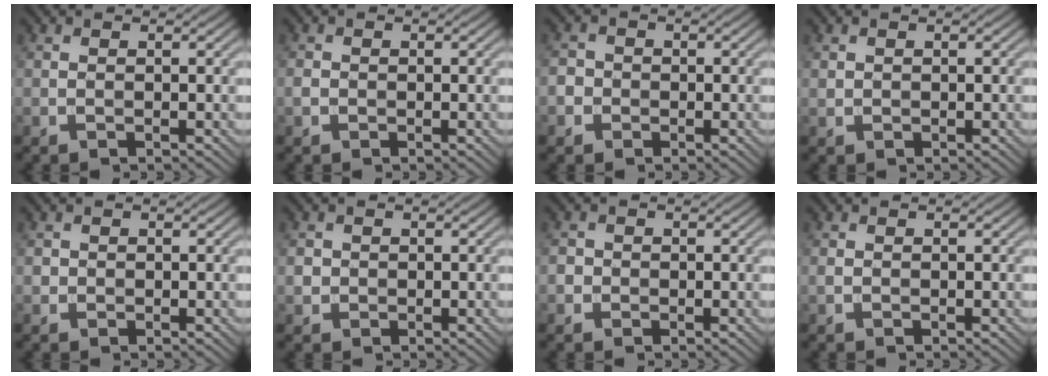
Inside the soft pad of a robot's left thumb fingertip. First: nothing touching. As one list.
[{"total": 1.1, "force": [-0.3, 1.0, 0.4], "torque": [-0.009, -0.002, -0.011]}, {"total": 2.8, "force": [-0.9, 2.6, 0.6], "torque": [-0.008, 0.002, -0.029]}, {"total": 0.8, "force": [0.3, 0.8, 0.2], "torque": [-0.007, -0.004, 0.007]}, {"total": 1.1, "force": [0.0, 1.1, 0.2], "torque": [-0.001, -0.004, -0.003]}, {"total": 1.7, "force": [-0.1, 1.7, 0.4], "torque": [-0.009, -0.006, -0.003]}, {"total": 1.8, "force": [-0.3, 1.7, 0.4], "torque": [-0.003, 0.000, -0.011]}, {"total": 0.7, "force": [-0.1, 0.6, 0.4], "torque": [-0.012, -0.002, -0.004]}]